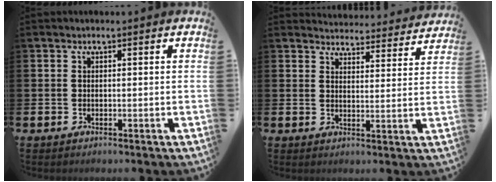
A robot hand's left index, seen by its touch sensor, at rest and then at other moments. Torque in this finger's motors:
{"motor_torque": [0.85, -1.00, 0.16, 0.00]}